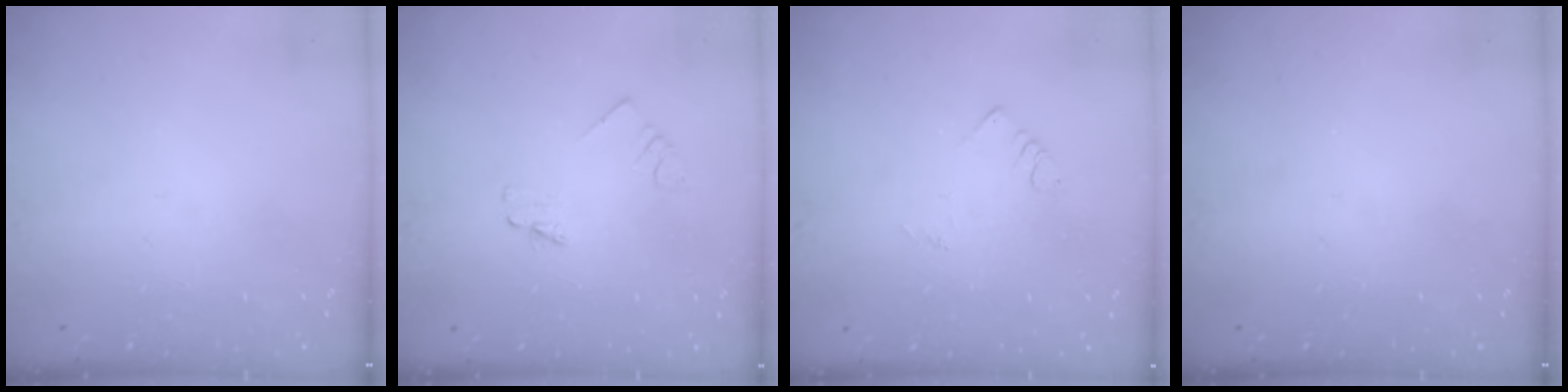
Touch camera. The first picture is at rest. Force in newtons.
{"total": 1.6, "press": 1.6, "slide": 0.2}
{"total": 3.2, "press": 3.2, "slide": 0.3}
{"total": 0.0}